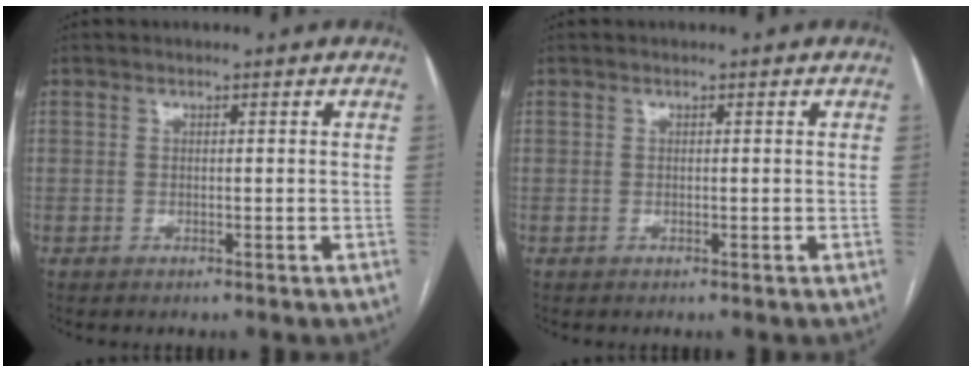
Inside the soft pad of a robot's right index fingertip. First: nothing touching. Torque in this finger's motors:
{"motor_torque": [0.00, 0.00, 0.00, 0.00]}